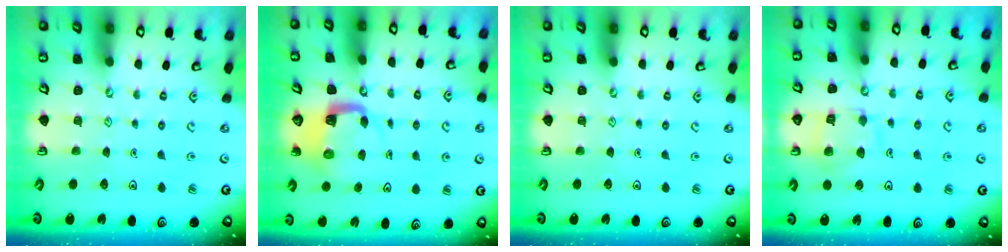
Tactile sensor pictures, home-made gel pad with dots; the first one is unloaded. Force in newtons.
{"total": 5.0, "press": 4.9, "slide": 0.5}
{"total": 0.0}
{"total": 11.0, "press": 11.0, "slide": 0.9}